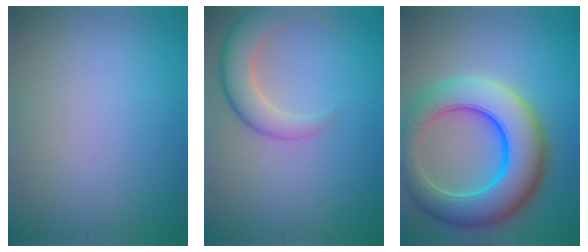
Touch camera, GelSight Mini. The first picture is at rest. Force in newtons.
{"total": 4.6, "press": 4.5, "slide": 0.4}
{"total": 10.5, "press": 10.5, "slide": 0.2}